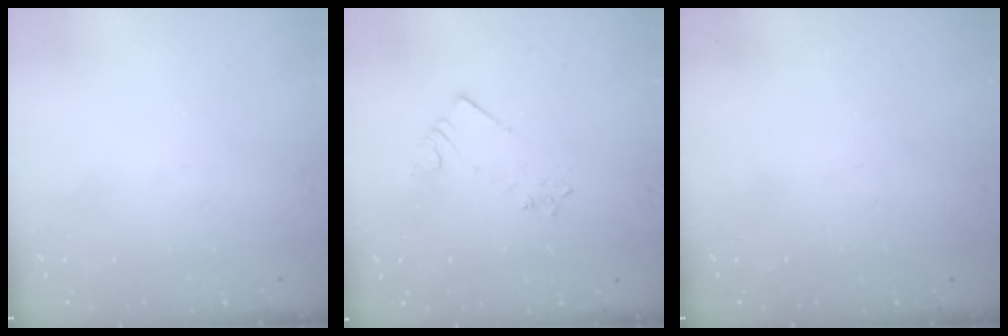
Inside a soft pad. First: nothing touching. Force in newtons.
{"total": 2.7, "press": 2.7, "slide": 0.3}
{"total": 0.0}